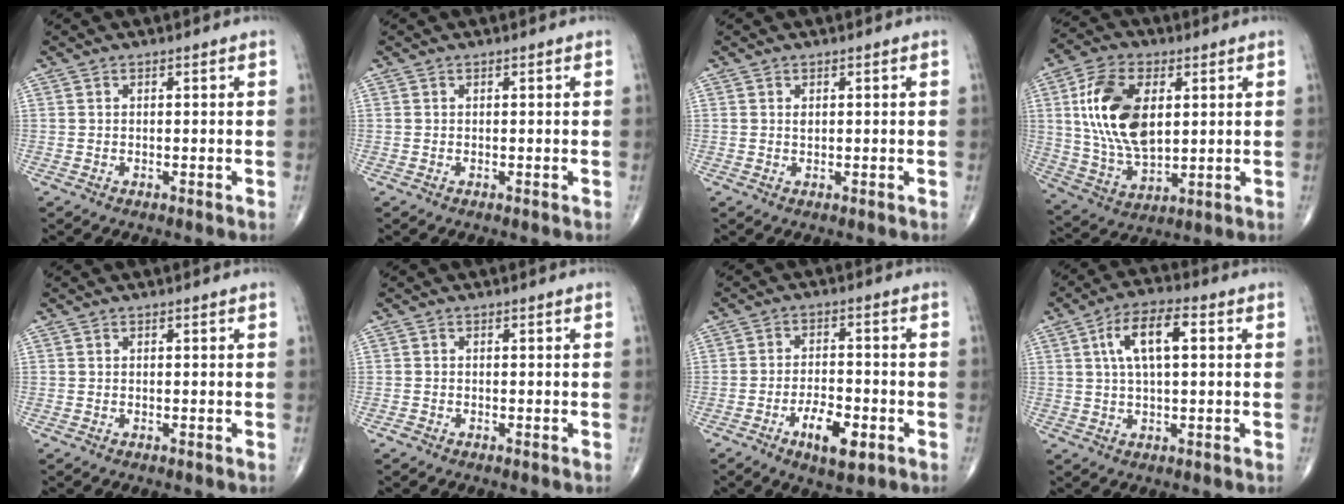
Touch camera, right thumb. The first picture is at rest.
{"total": 0.0}
{"total": 0.8, "force": [0.3, 0.5, 0.6], "torque": [-0.008, -0.001, 0.006]}
{"total": 16.9, "force": [3.5, 9.5, 13.5], "torque": [-0.249, -0.009, 0.070]}
{"total": 0.0}
{"total": 0.6, "force": [-0.4, 0.4, 0.1], "torque": [-0.005, 0.000, -0.013]}
{"total": 7.6, "force": [-3.3, 3.2, 6.0], "torque": [-0.096, 0.014, -0.054]}
{"total": 9.3, "force": [2.3, 3.7, 8.2], "torque": [-0.146, 0.015, 0.035]}